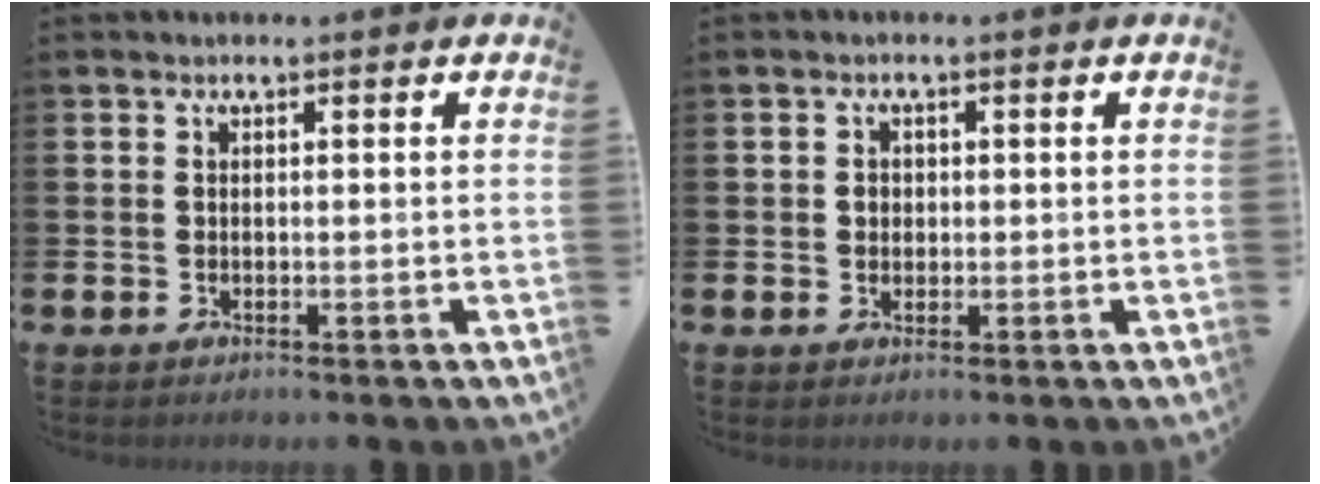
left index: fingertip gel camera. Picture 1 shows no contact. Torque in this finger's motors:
{"motor_torque": [0.14, 0.04, 0.00, 0.00]}